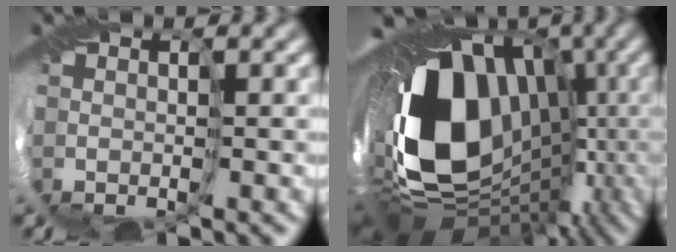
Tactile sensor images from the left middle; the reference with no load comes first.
{"total": 19.5, "force": [-1.1, 13.9, 13.7], "torque": [-0.257, -0.023, -0.005]}